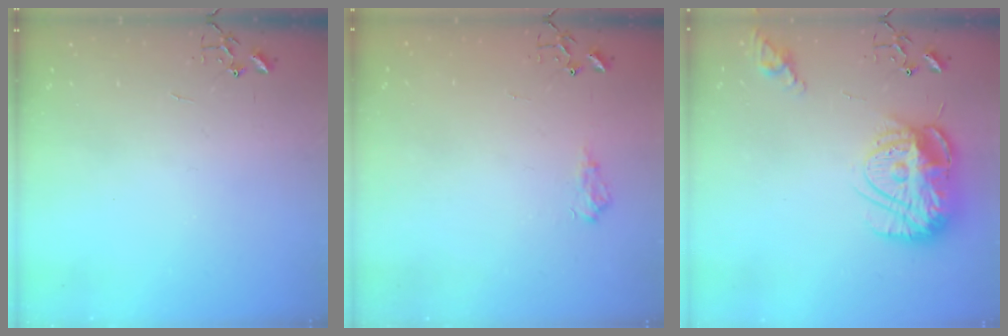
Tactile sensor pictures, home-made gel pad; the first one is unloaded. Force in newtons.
{"total": 7.4, "press": 7.4, "slide": 0.9}
{"total": 17.2, "press": 17.2, "slide": 1.4}